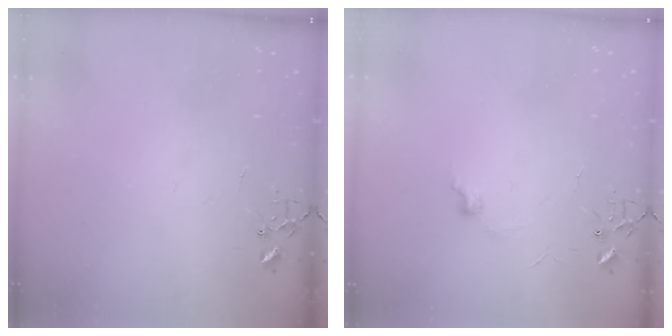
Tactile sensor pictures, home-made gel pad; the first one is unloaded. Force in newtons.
{"total": 5.3, "press": 5.2, "slide": 0.7}